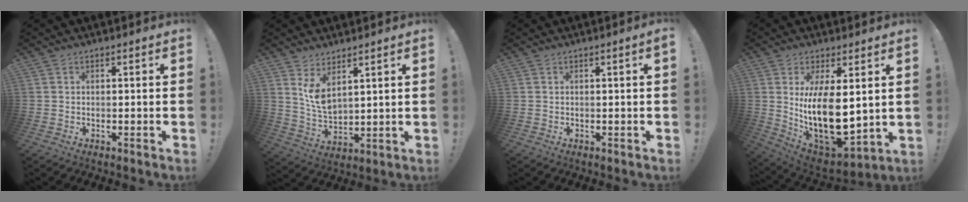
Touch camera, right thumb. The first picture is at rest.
{"total": 8.0, "force": [5.4, 3.3, 4.9], "torque": [-0.094, -0.040, 0.099]}
{"total": 1.3, "force": [0.4, -0.3, 1.2], "torque": [-0.014, -0.006, 0.003]}
{"total": 16.6, "force": [2.6, 8.1, 14.2], "torque": [-0.257, -0.057, 0.055]}